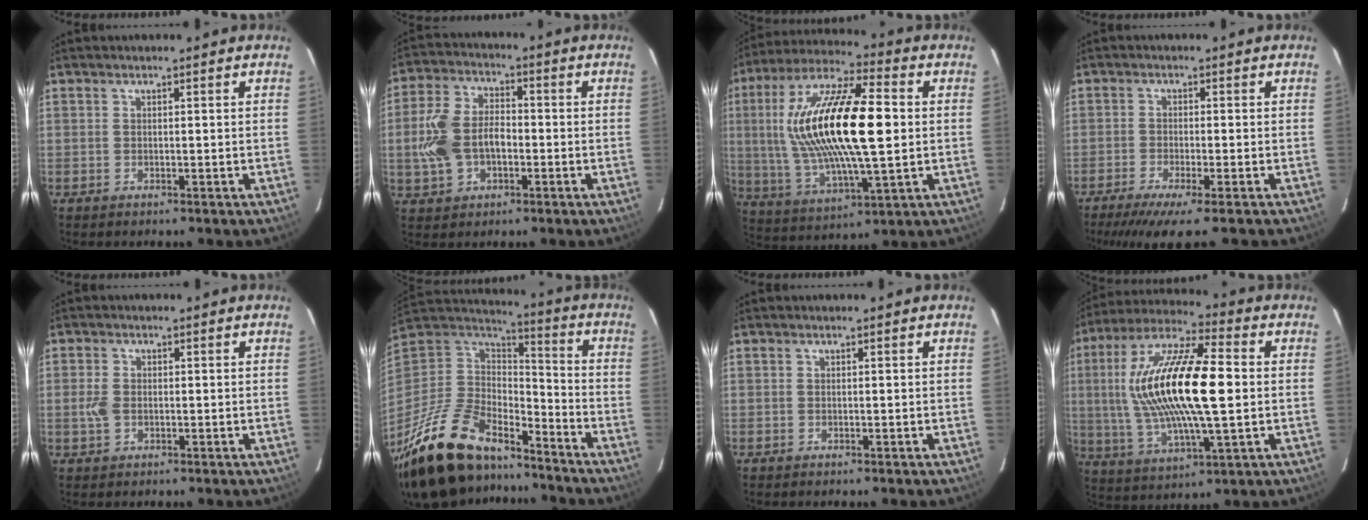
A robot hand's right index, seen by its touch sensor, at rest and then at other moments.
{"total": 11.3, "force": [-2.1, 7.4, 8.3], "torque": [-0.182, 0.014, -0.032]}
{"total": 23.9, "force": [2.6, 7.4, 22.5], "torque": [-0.439, 0.012, 0.048]}
{"total": 8.7, "force": [-6.7, 0.1, 5.6], "torque": [-0.118, -0.032, -0.114]}
{"total": 2.9, "force": [-0.4, 2.1, 2.1], "torque": [-0.048, 0.002, -0.005]}
{"total": 30.6, "force": [-22.3, 13.3, 16.2], "torque": [-0.342, -0.006, -0.361]}
{"total": 0.0}
{"total": 22.6, "force": [1.9, 6.5, 21.6], "torque": [-0.419, 0.010, 0.032]}